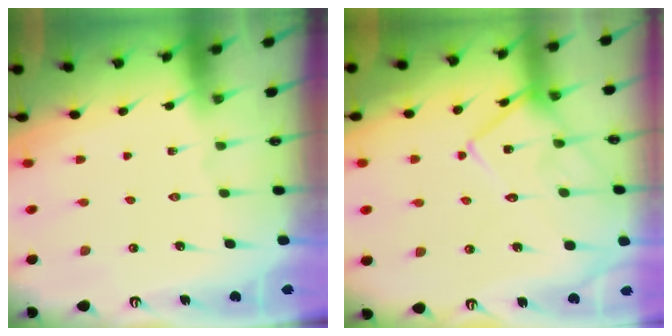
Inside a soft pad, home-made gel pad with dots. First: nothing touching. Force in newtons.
{"total": 14.4, "press": 14.4, "slide": 1.1}